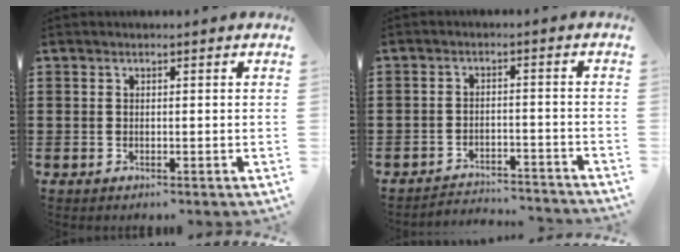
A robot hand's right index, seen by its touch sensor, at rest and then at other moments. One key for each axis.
{"total": 3.2, "fx": -3.2, "fy": 0.3, "fz": 0.3, "tx": -0.012, "ty": 0.002, "tz": -0.069}